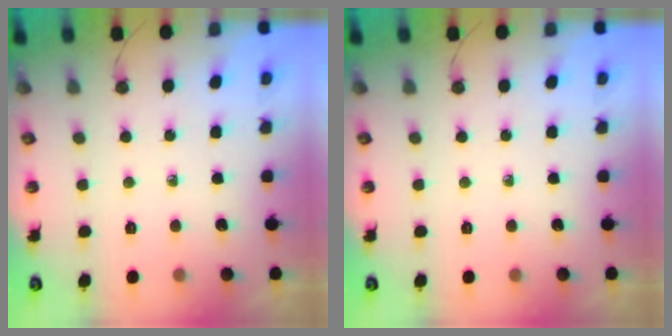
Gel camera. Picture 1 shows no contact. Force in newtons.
{"total": 0.0}